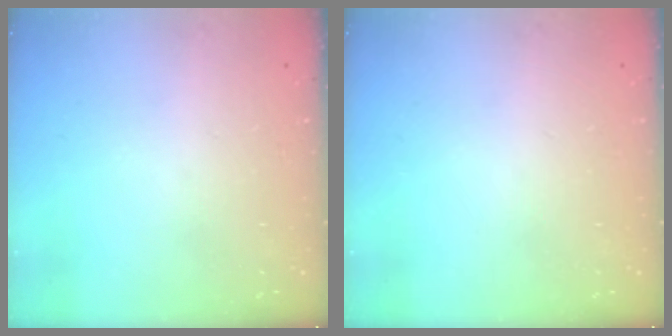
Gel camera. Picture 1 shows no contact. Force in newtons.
{"total": 0.0}